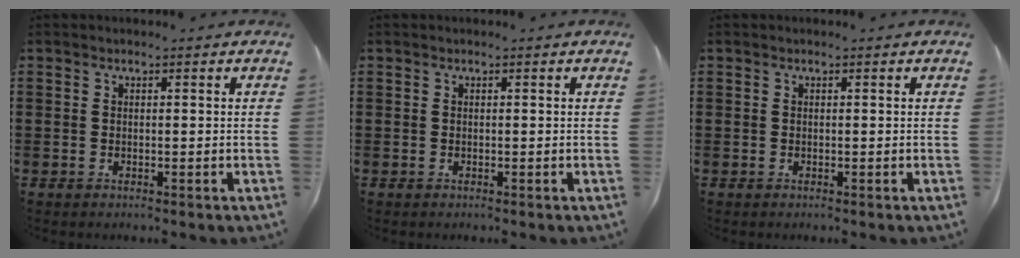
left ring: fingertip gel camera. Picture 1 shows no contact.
{"total": 0.0}
{"total": 0.0}